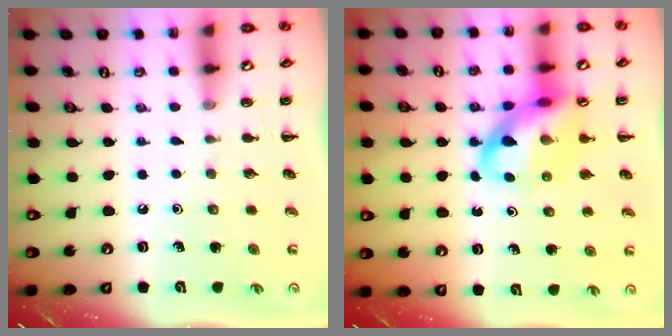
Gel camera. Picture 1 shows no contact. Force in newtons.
{"total": 14.6, "press": 14.1, "slide": 3.8}